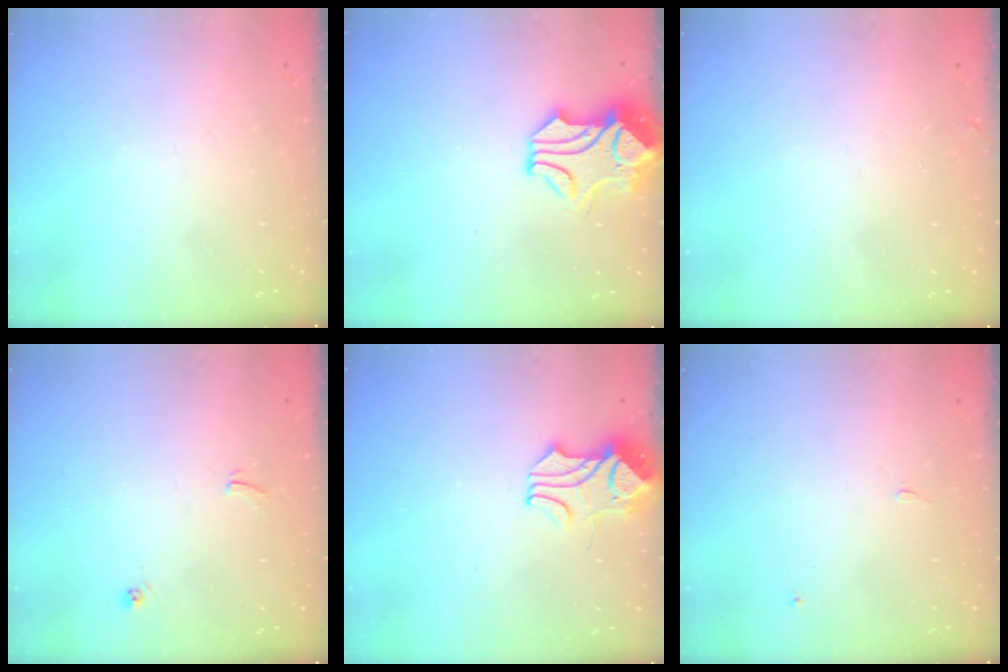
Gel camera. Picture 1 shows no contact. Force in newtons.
{"total": 1.8, "press": 1.4, "slide": 1.1}
{"total": 3.9, "press": 3.9, "slide": 0.3}
{"total": 4.7, "press": 4.7, "slide": 0.2}
{"total": 1.8, "press": 1.6, "slide": 0.7}
{"total": 0.0}